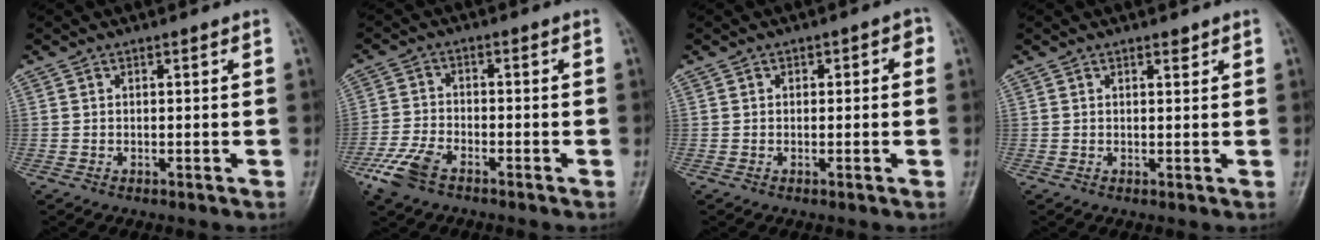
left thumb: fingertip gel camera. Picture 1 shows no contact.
{"total": 6.8, "force": [-4.3, 3.3, 4.0], "torque": [-0.094, 0.010, -0.087]}
{"total": 2.3, "force": [0.2, 1.7, 1.6], "torque": [-0.001, 0.012, -0.004]}
{"total": 1.1, "force": [0.9, 0.4, 0.6], "torque": [-0.006, -0.005, 0.012]}